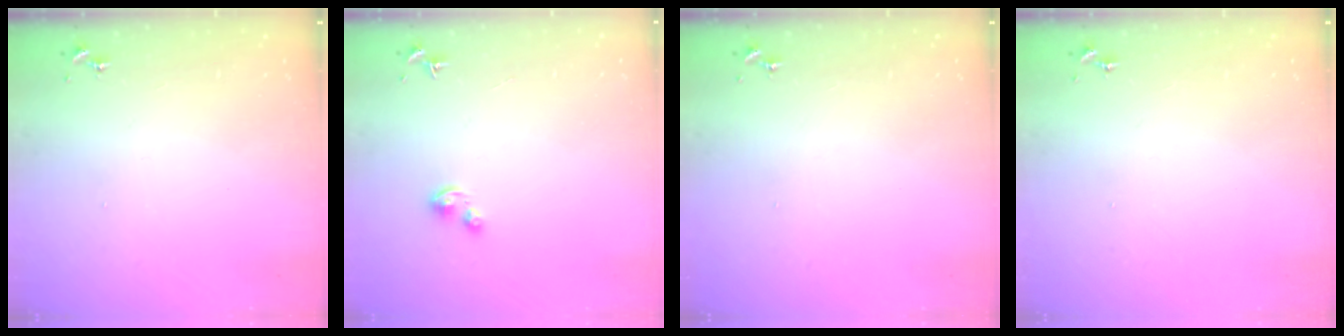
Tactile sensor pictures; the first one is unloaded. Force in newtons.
{"total": 2.9, "press": 2.9, "slide": 0.1}
{"total": 0.0}
{"total": 0.0}